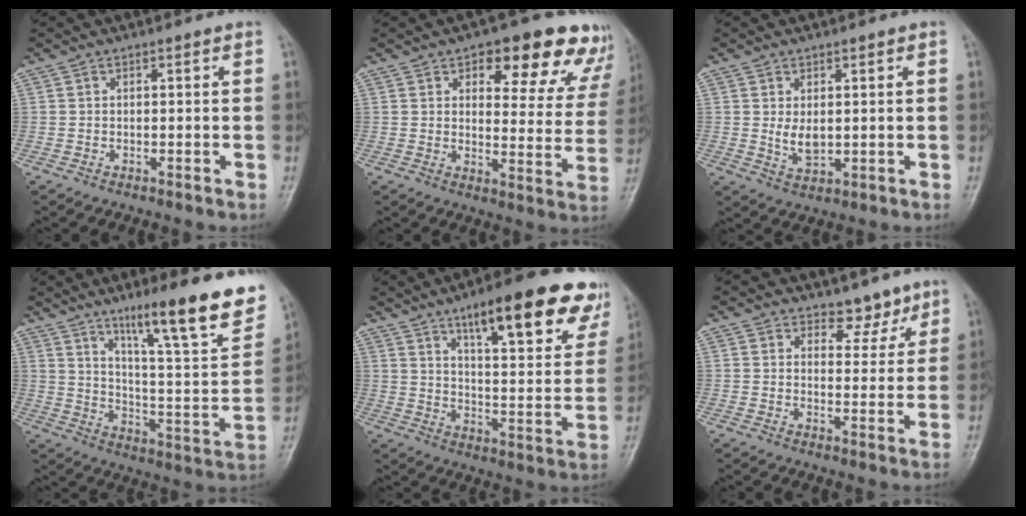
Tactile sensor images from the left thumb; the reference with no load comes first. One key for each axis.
{"total": 16.7, "fx": 10.5, "fy": 7.7, "fz": 10.5, "tx": -0.063, "ty": -0.041, "tz": 0.123}
{"total": 3.8, "fx": 0.6, "fy": 2.2, "fz": 3.0, "tx": -0.044, "ty": -0.013, "tz": 0.019}
{"total": 22.1, "fx": 13.9, "fy": 3.7, "fz": 16.8, "tx": -0.218, "ty": -0.061, "tz": 0.217}
{"total": 21.5, "fx": 13.5, "fy": 5.9, "fz": 15.7, "tx": -0.179, "ty": -0.048, "tz": 0.190}
{"total": 4.8, "fx": 3.8, "fy": 2.7, "fz": 1.2, "tx": 0.019, "ty": -0.027, "tz": 0.055}